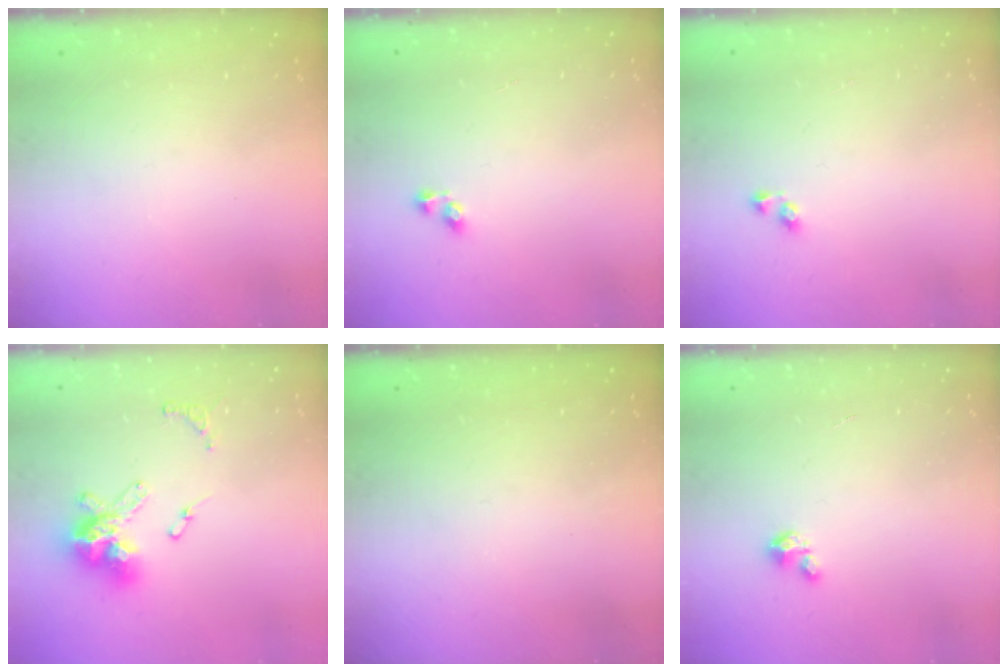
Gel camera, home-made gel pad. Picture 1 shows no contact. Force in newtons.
{"total": 2.2, "press": 1.9, "slide": 1.1}
{"total": 2.4, "press": 2.0, "slide": 1.3}
{"total": 13.4, "press": 13.4, "slide": 1.3}
{"total": 0.7, "press": 0.6, "slide": 0.4}
{"total": 2.7, "press": 2.7, "slide": 0.2}